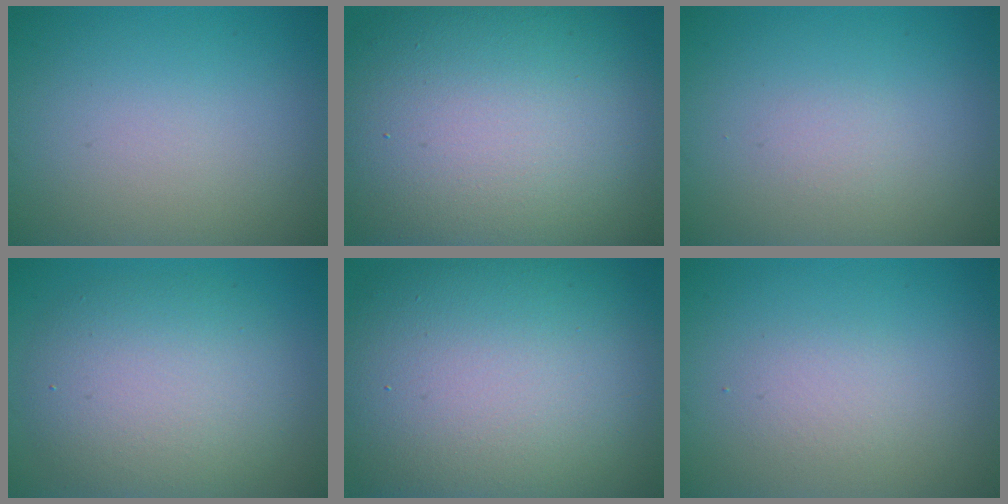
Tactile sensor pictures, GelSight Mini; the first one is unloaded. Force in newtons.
{"total": 17.3, "press": 17.3, "slide": 0.9}
{"total": 0.6, "press": 0.6, "slide": 0.0}
{"total": 6.7, "press": 6.7, "slide": 0.9}
{"total": 17.1, "press": 17.1, "slide": 0.8}
{"total": 1.4, "press": 1.4, "slide": 0.0}